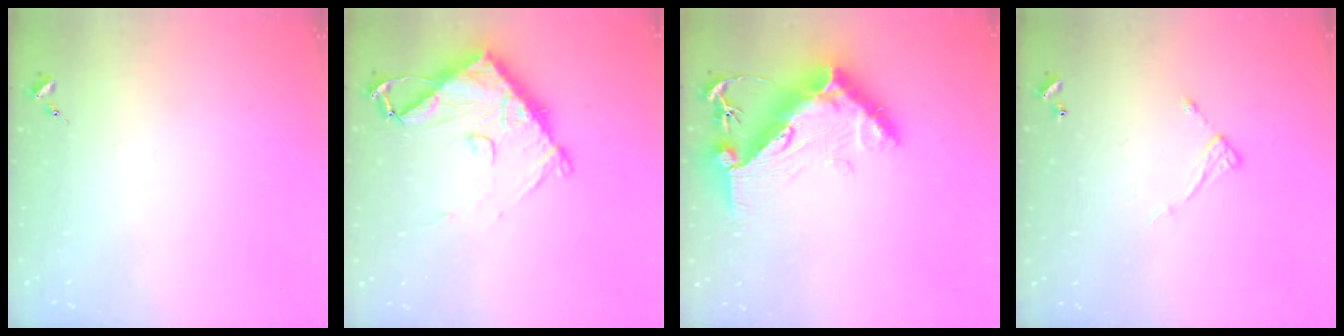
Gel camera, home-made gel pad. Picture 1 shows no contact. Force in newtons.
{"total": 10.9, "press": 10.8, "slide": 1.4}
{"total": 19.4, "press": 19.3, "slide": 1.7}
{"total": 7.3, "press": 7.3, "slide": 0.4}